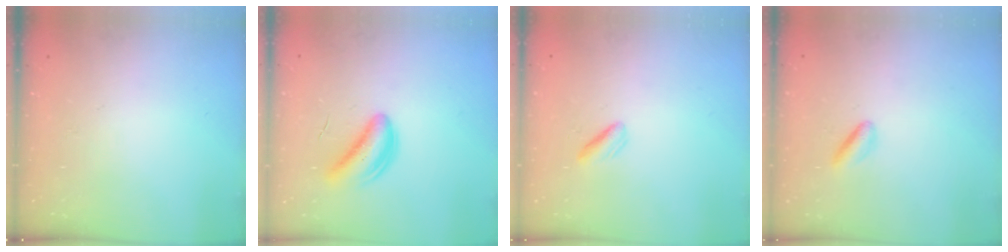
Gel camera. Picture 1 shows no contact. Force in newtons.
{"total": 5.6, "press": 5.5, "slide": 1.3}
{"total": 2.2, "press": 2.1, "slide": 0.6}
{"total": 3.0, "press": 2.9, "slide": 0.6}